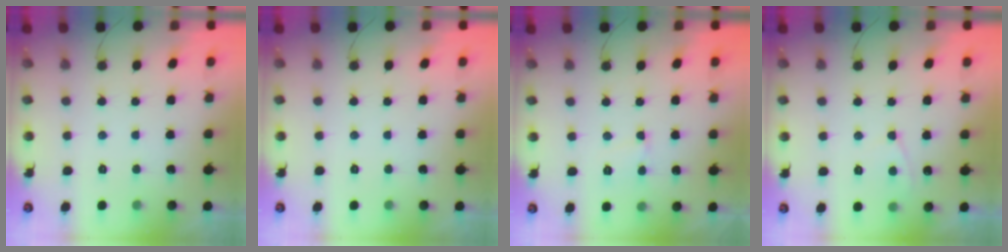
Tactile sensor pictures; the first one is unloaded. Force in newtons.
{"total": 0.0}
{"total": 2.6, "press": 2.6, "slide": 0.3}
{"total": 4.0, "press": 4.0, "slide": 0.5}